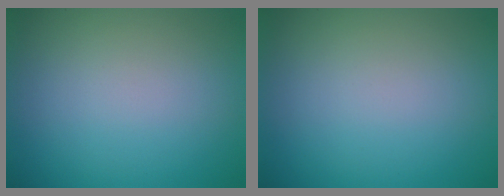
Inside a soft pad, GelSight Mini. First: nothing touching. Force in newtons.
{"total": 0.0}